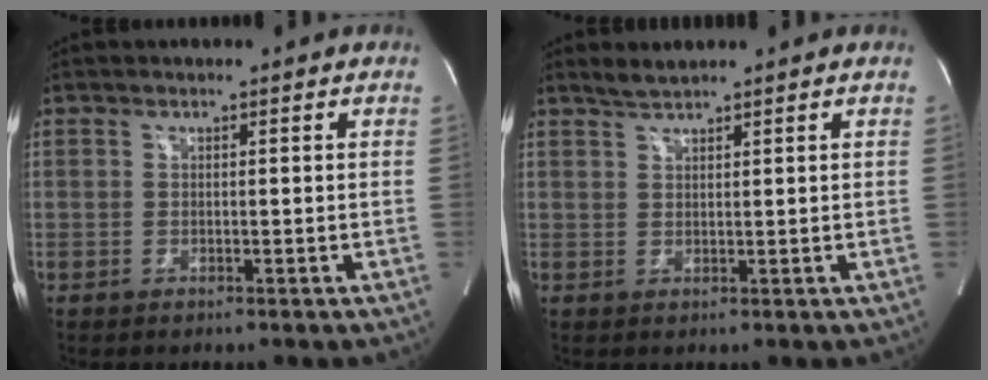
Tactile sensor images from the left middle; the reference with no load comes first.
{"total": 1.9, "force": [1.8, -0.1, 0.6], "torque": [-0.014, 0.007, 0.039]}